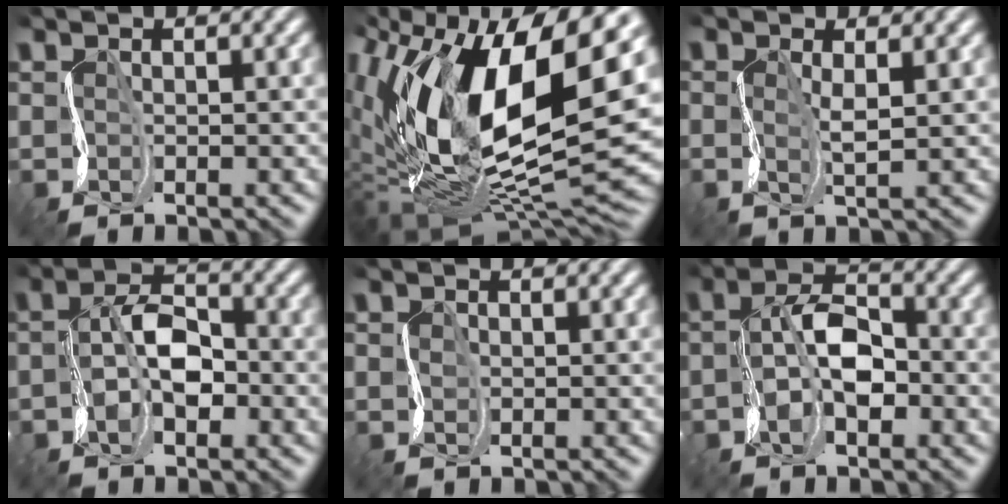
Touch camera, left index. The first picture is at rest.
{"total": 17.0, "force": [2.9, 9.7, 13.7], "torque": [-0.281, -0.004, 0.048]}
{"total": 0.9, "force": [-0.2, -0.2, 0.9], "torque": [-0.029, 0.001, -0.006]}
{"total": 4.1, "force": [-1.8, 2.4, 2.8], "torque": [-0.052, 0.006, -0.038]}
{"total": 0.9, "force": [-0.7, 0.4, -0.3], "torque": [-0.002, 0.001, -0.015]}
{"total": 4.6, "force": [-1.8, 2.5, 3.4], "torque": [-0.065, 0.006, -0.038]}